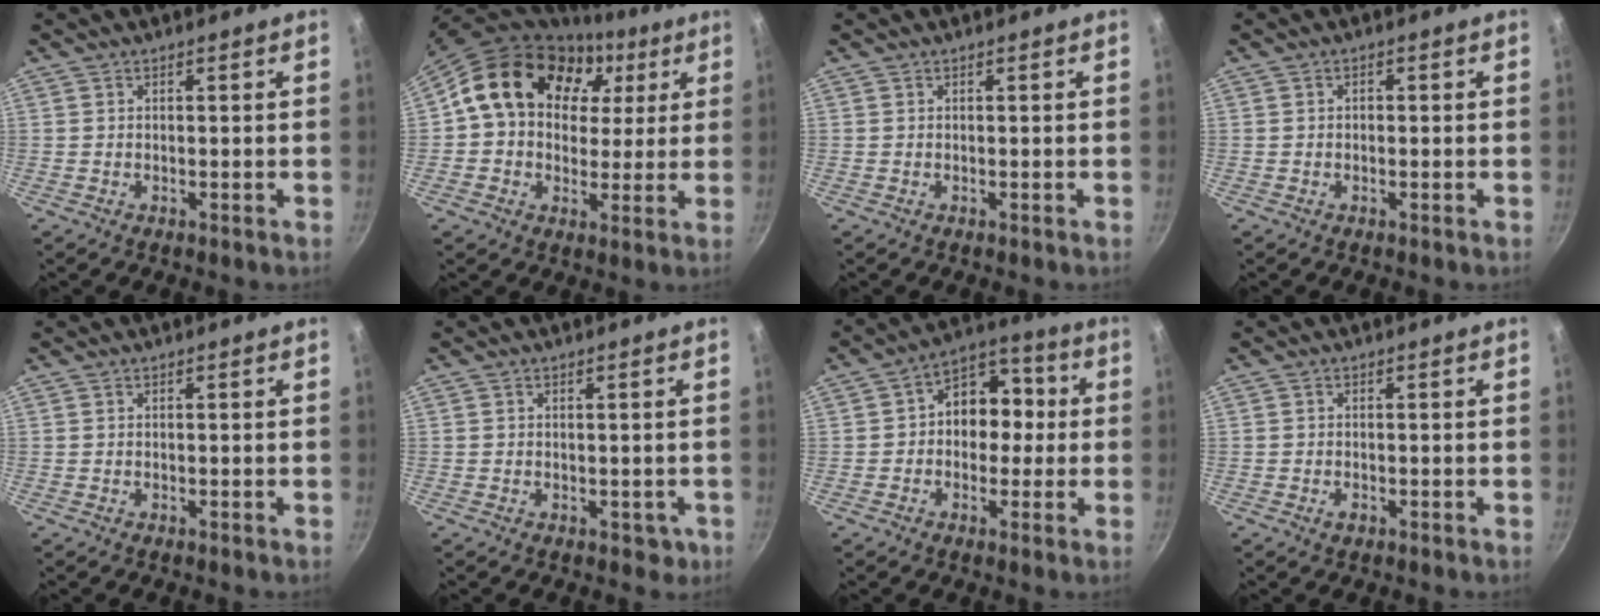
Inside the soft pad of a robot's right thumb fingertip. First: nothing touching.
{"total": 20.4, "force": [6.4, 15.8, 11.3], "torque": [-0.169, 0.027, 0.098]}
{"total": 0.0}
{"total": 0.9, "force": [0.0, 0.7, 0.6], "torque": [-0.008, 0.006, -0.002]}
{"total": 0.0}
{"total": 2.5, "force": [-0.6, 2.1, 1.3], "torque": [-0.008, 0.007, 0.000]}
{"total": 11.2, "force": [0.2, 8.7, 7.1], "torque": [-0.039, 0.035, -0.015]}
{"total": 1.3, "force": [-0.6, 0.9, 0.7], "torque": [-0.012, 0.000, -0.012]}